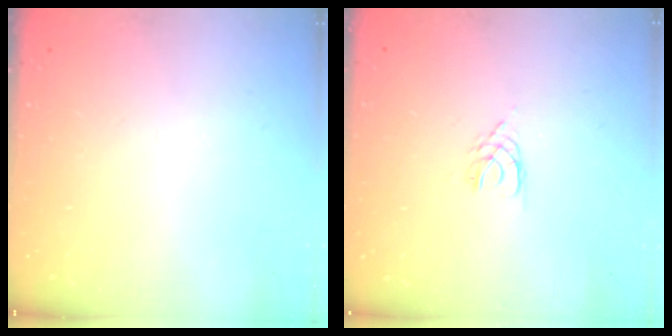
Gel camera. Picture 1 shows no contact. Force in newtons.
{"total": 2.0, "press": 1.9, "slide": 0.3}